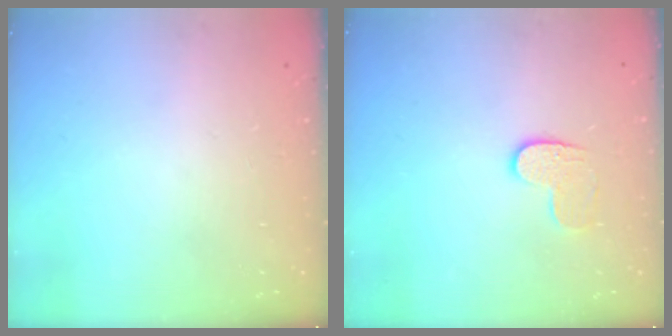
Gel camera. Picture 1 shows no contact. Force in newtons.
{"total": 6.2, "press": 6.2, "slide": 0.3}